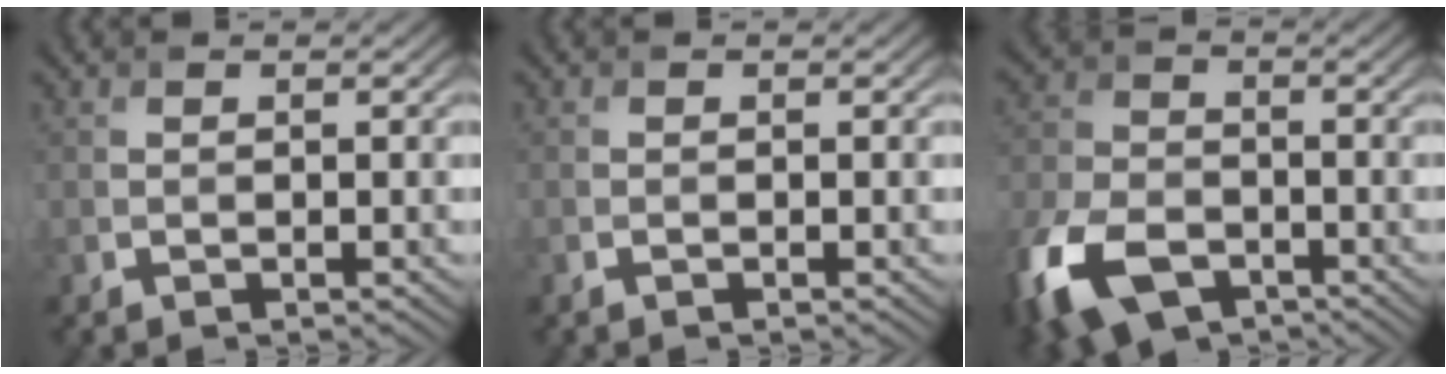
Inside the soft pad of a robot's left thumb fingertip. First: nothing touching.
{"total": 0.0}
{"total": 13.4, "force": [-6.8, 7.9, 8.6], "torque": [-0.235, -0.037, -0.134]}